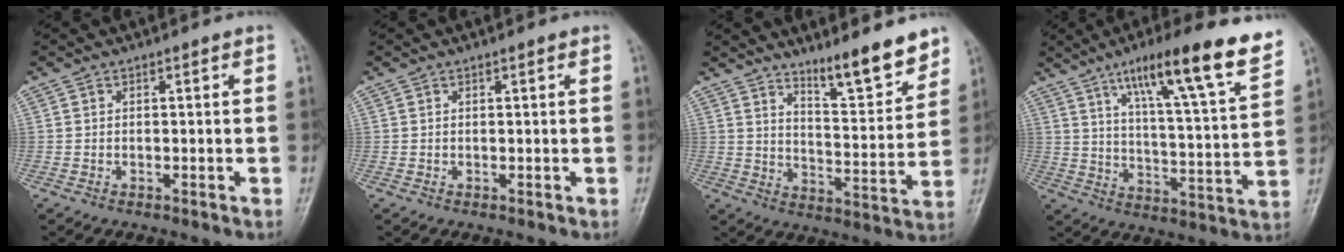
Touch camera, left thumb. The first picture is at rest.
{"total": 0.6, "force": [0.3, 0.0, 0.5], "torque": [-0.008, 0.001, 0.004]}
{"total": 11.0, "force": [8.7, 1.9, 6.5], "torque": [-0.080, -0.074, 0.144]}
{"total": 19.6, "force": [12.3, 2.6, 15.1], "torque": [-0.208, -0.048, 0.191]}